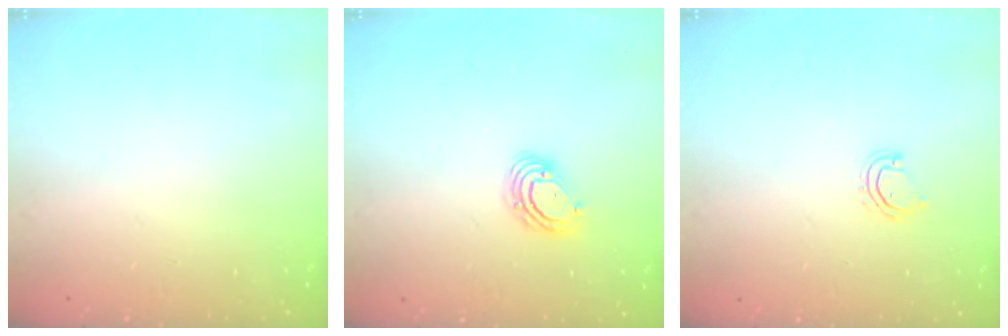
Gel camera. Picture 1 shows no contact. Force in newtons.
{"total": 6.4, "press": 6.3, "slide": 1.2}
{"total": 4.0, "press": 4.0, "slide": 0.3}